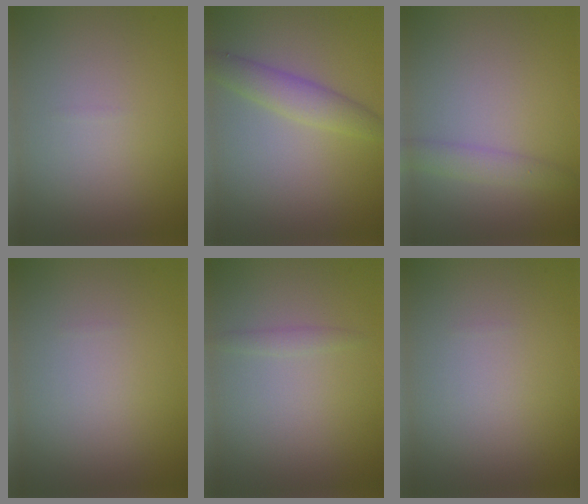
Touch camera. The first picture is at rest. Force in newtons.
{"total": 3.0, "press": 3.0, "slide": 0.2}
{"total": 1.8, "press": 1.8, "slide": 0.0}
{"total": 0.0}
{"total": 0.8, "press": 0.8, "slide": 0.0}
{"total": 0.0}